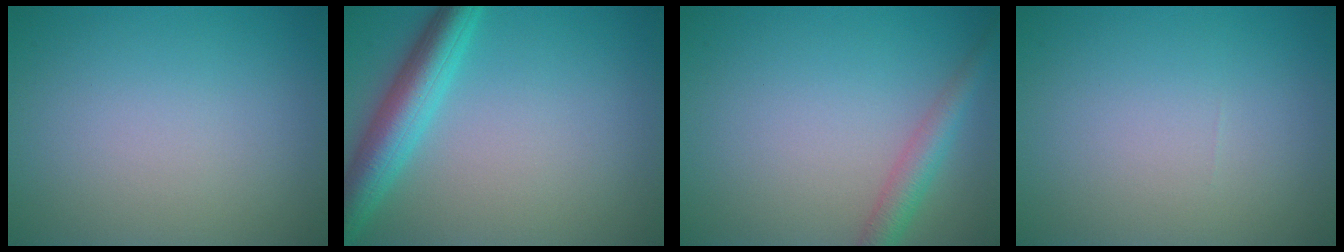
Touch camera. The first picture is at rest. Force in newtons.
{"total": 5.2, "press": 5.2, "slide": 0.3}
{"total": 2.8, "press": 2.8, "slide": 0.1}
{"total": 0.0}